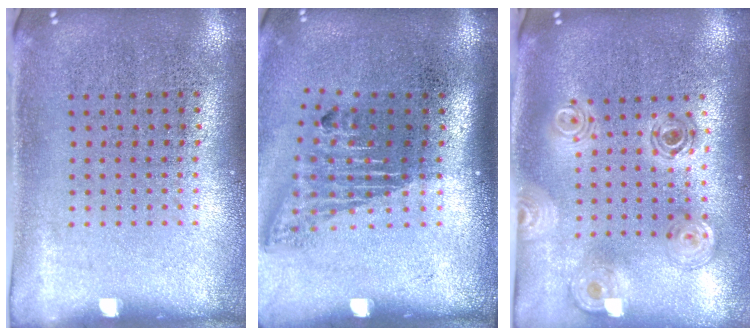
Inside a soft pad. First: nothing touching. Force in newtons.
{"total": 1.6, "press": 1.1, "slide": 1.1}
{"total": 1.3, "press": 1.2, "slide": 0.5}